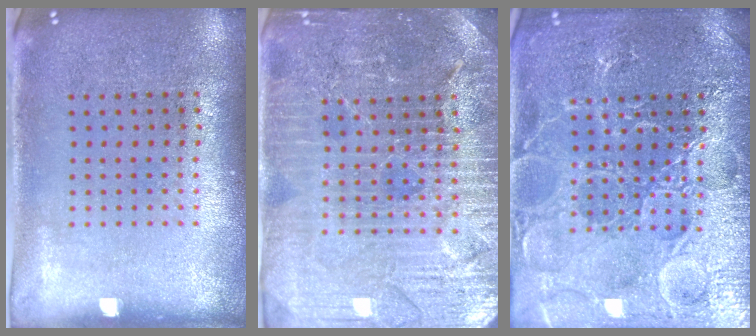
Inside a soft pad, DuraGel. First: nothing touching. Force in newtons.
{"total": 4.5, "press": 4.3, "slide": 1.5}
{"total": 5.0, "press": 4.9, "slide": 0.7}